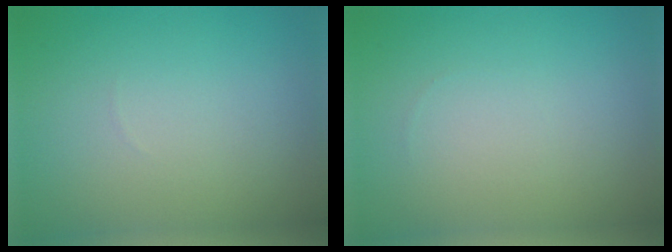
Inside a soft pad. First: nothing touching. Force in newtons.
{"total": 0.0}